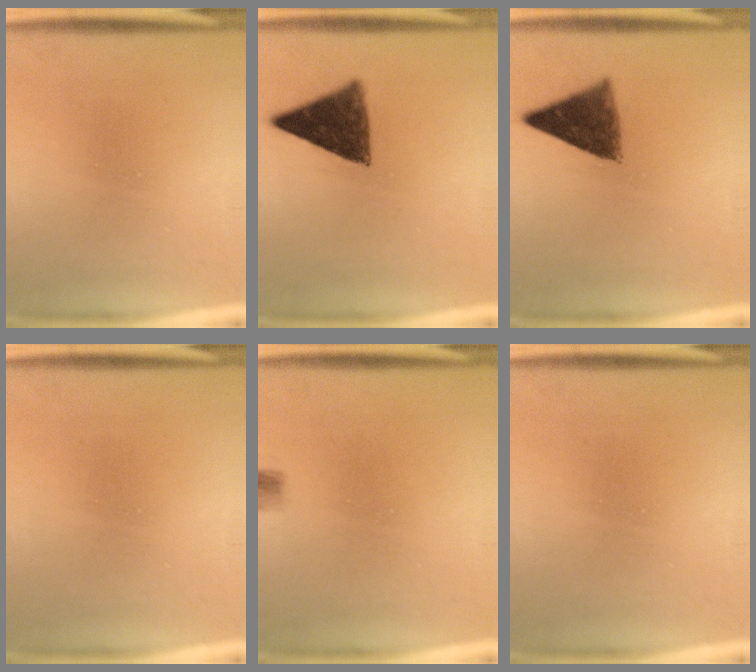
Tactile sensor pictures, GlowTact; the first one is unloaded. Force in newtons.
{"total": 8.8}
{"total": 7.5}
{"total": 0.0}
{"total": 1.6}
{"total": 0.0}